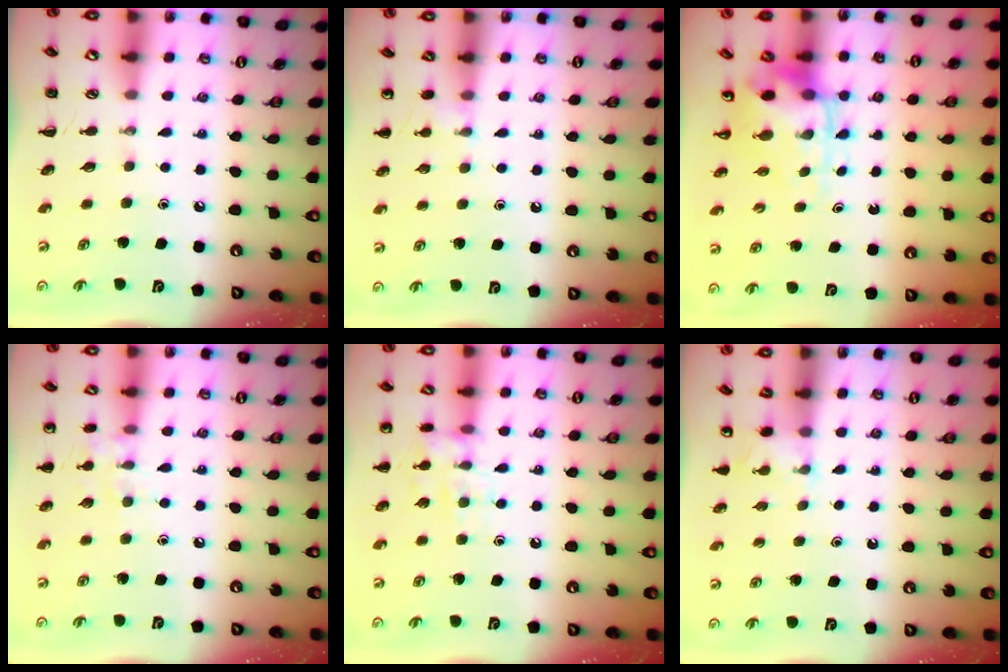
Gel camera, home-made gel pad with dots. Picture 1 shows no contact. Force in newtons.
{"total": 5.3, "press": 5.0, "slide": 1.7}
{"total": 5.5, "press": 5.3, "slide": 1.3}
{"total": 7.9, "press": 7.7, "slide": 1.7}
{"total": 9.9, "press": 9.8, "slide": 1.2}
{"total": 2.2, "press": 2.2, "slide": 0.6}